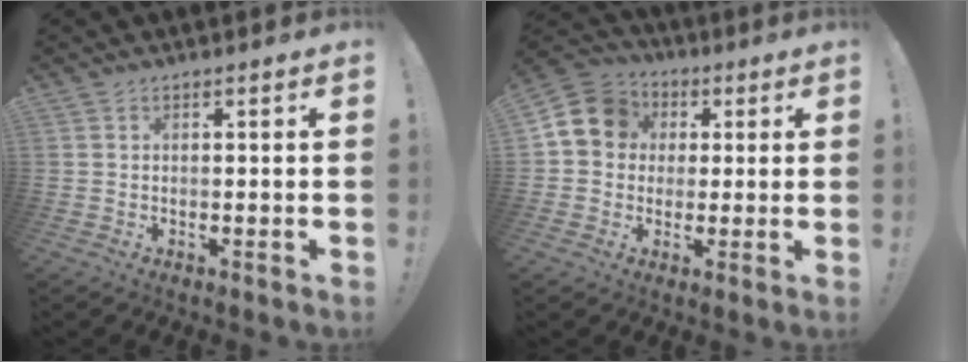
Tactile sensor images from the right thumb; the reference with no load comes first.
{"total": 11.1, "force": [2.4, 9.7, 4.7], "torque": [-0.079, 0.006, 0.051]}